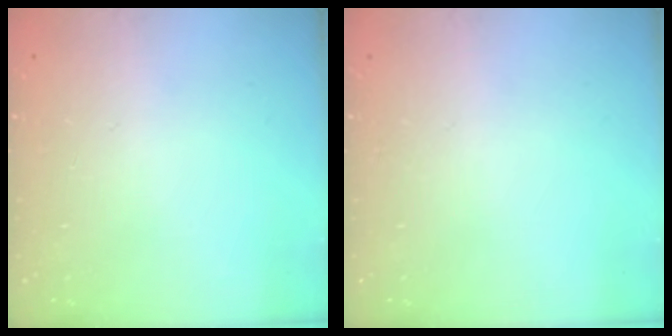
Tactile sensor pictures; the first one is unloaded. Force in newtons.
{"total": 0.0}